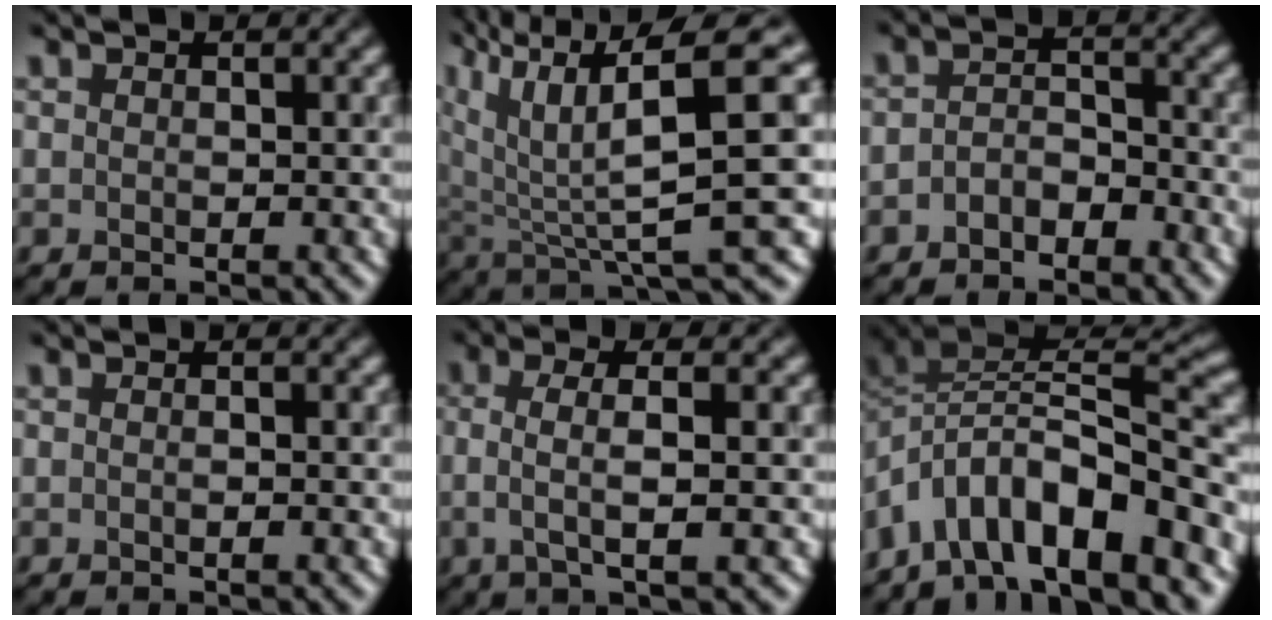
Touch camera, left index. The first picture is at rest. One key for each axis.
{"total": 10.1, "fx": 4.3, "fy": 2.1, "fz": 8.9, "tx": -0.155, "ty": 0.010, "tz": 0.090}
{"total": 2.3, "fx": -2.0, "fy": 1.0, "fz": 0.6, "tx": -0.014, "ty": 0.006, "tz": -0.035}
{"total": 1.7, "fx": 0.0, "fy": 1.0, "fz": 1.3, "tx": 0.007, "ty": 0.012, "tz": -0.022}
{"total": 3.6, "fx": -0.4, "fy": 0.8, "fz": 3.5, "tx": -0.067, "ty": 0.006, "tz": -0.002}
{"total": 10.2, "fx": -6.2, "fy": 4.2, "fz": 6.9, "tx": -0.098, "ty": 0.014, "tz": -0.100}